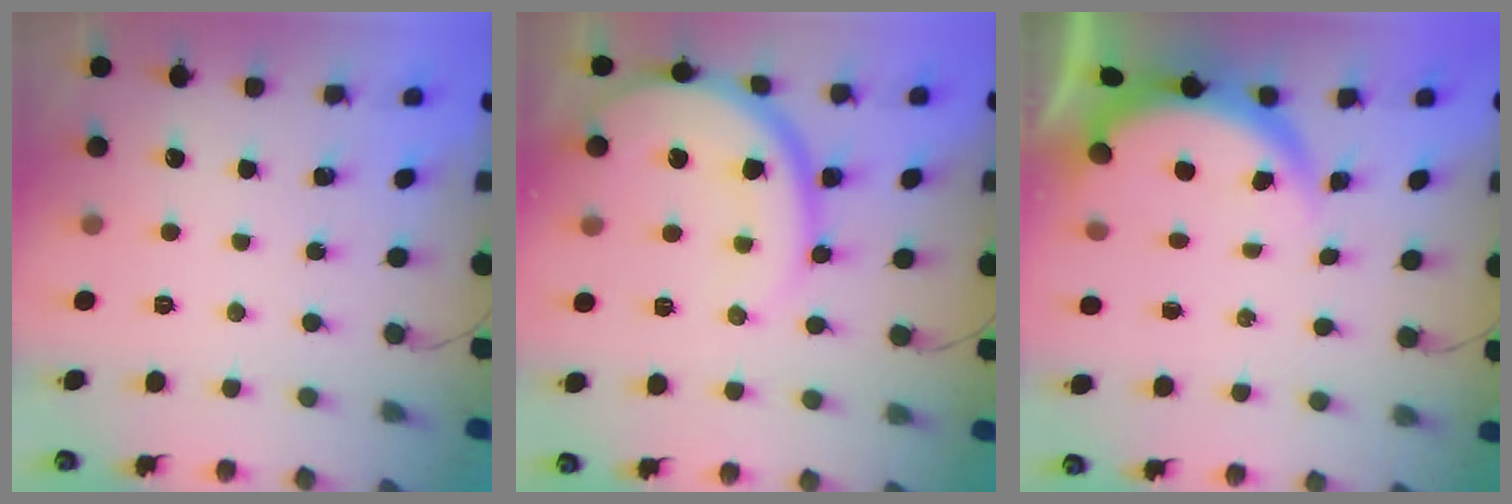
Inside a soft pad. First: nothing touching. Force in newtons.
{"total": 15.6, "press": 15.5, "slide": 2.0}
{"total": 3.8, "press": 3.8, "slide": 0.1}